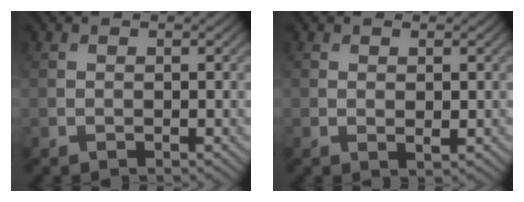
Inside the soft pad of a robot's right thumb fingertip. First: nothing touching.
{"total": 0.9, "force": [0.2, 0.3, 0.8], "torque": [-0.013, -0.005, 0.005]}